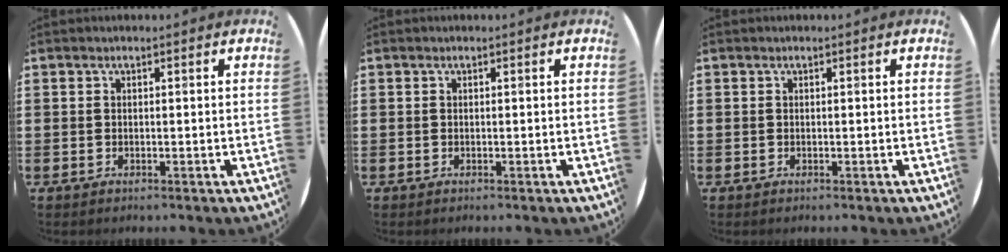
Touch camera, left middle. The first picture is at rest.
{"total": 0.0}
{"total": 0.0}